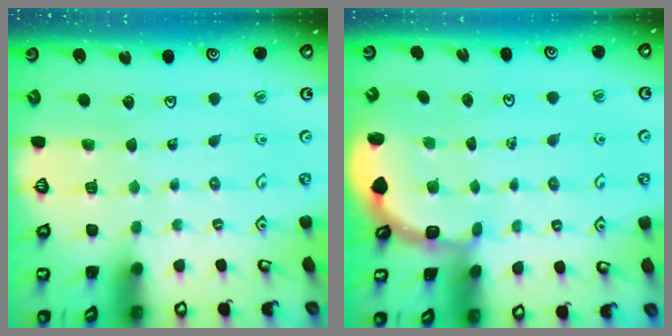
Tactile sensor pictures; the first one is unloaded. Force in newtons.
{"total": 2.1, "press": 2.1, "slide": 0.3}